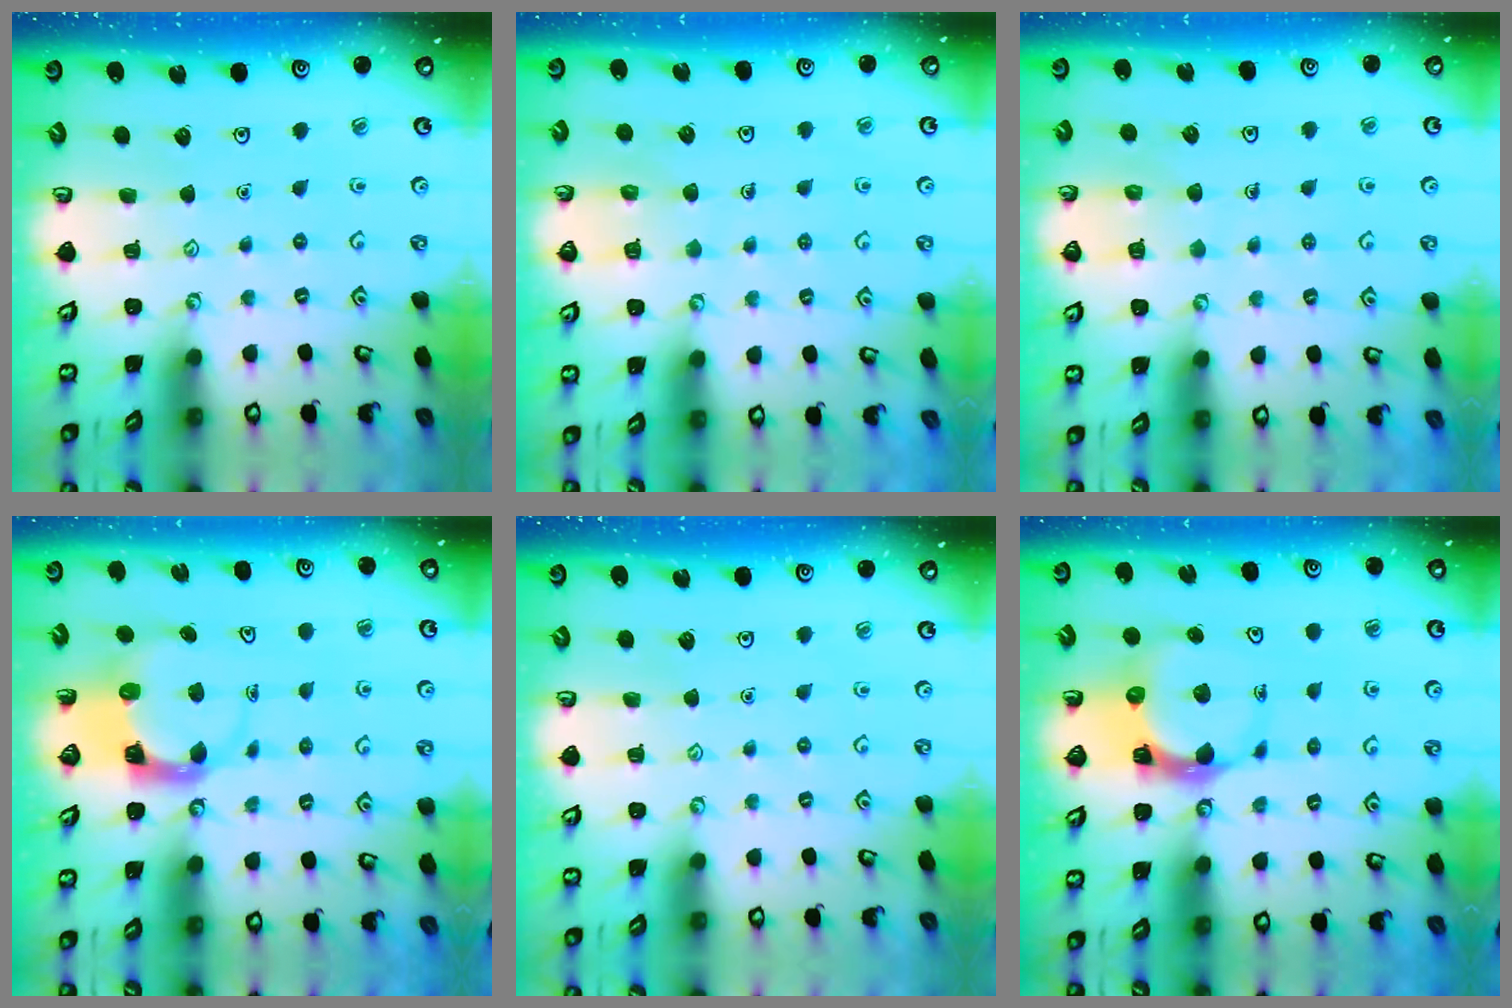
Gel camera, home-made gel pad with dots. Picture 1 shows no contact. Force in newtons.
{"total": 6.4, "press": 6.3, "slide": 0.4}
{"total": 6.4, "press": 6.3, "slide": 0.4}
{"total": 3.7, "press": 3.6, "slide": 0.5}
{"total": 0.0}
{"total": 5.1, "press": 5.0, "slide": 0.7}